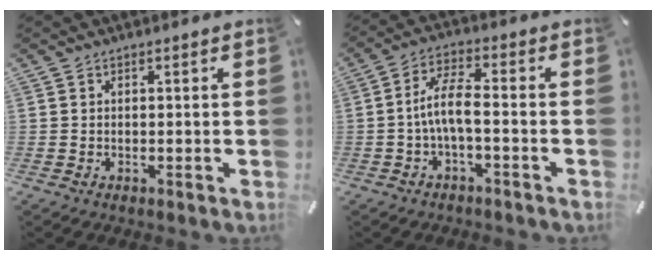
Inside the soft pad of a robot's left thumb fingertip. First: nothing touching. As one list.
[{"total": 8.1, "force": [-1.7, 2.9, 7.4], "torque": [-0.145, 0.008, -0.033]}]